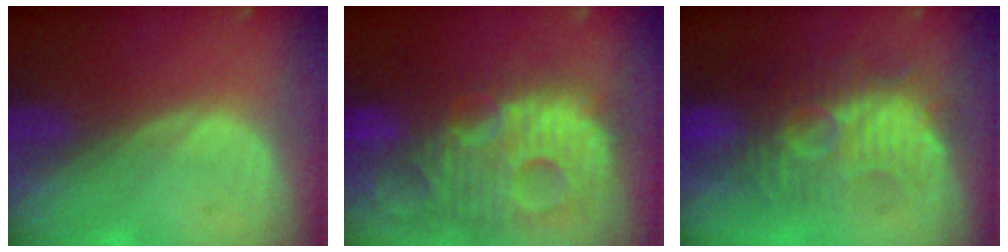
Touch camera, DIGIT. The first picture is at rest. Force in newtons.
{"total": 14.1, "press": 12.2, "slide": 7.1}
{"total": 9.7, "press": 9.6, "slide": 1.4}